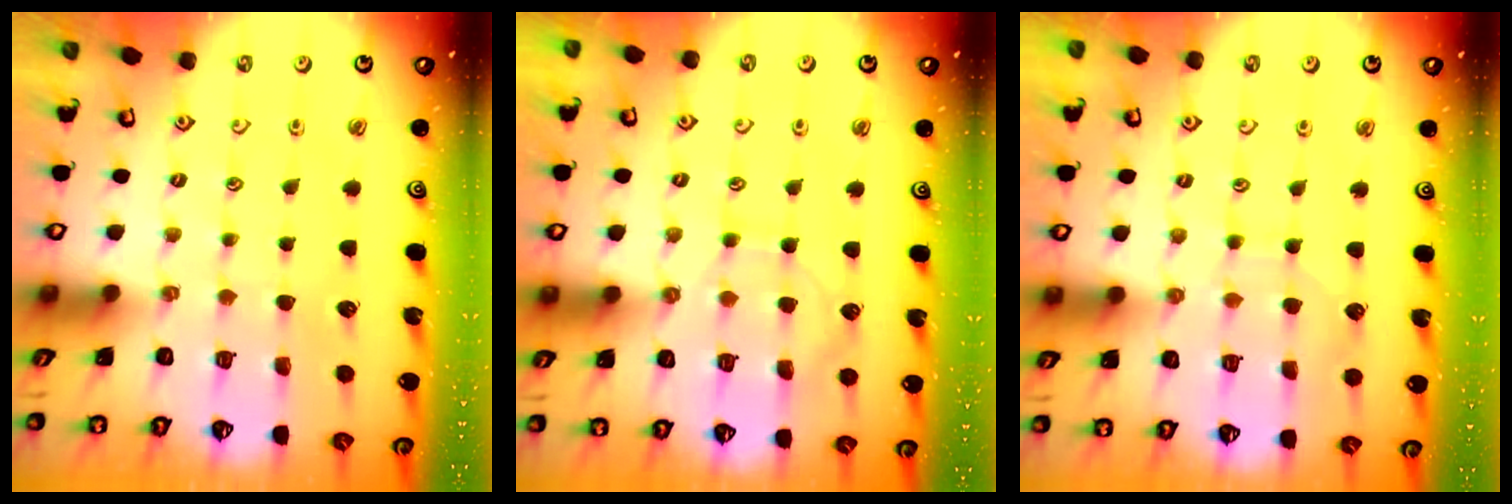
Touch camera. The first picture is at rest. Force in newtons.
{"total": 6.2, "press": 6.1, "slide": 0.7}
{"total": 4.8, "press": 4.8, "slide": 0.5}